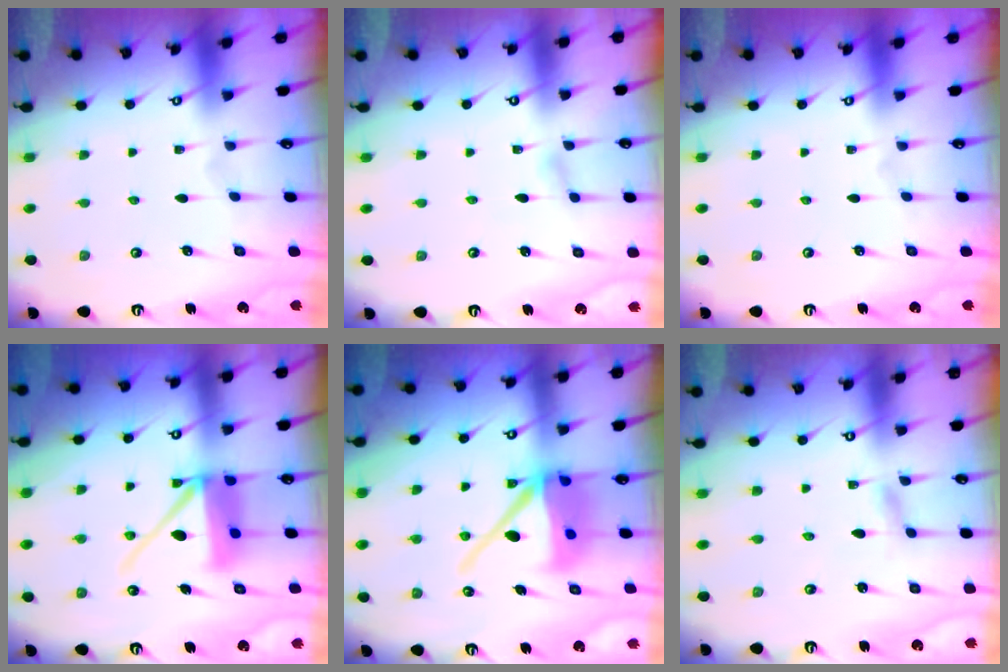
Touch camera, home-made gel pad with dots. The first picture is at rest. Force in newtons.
{"total": 4.4, "press": 4.4, "slide": 0.5}
{"total": 0.0}
{"total": 12.4, "press": 12.3, "slide": 1.8}
{"total": 13.9, "press": 13.7, "slide": 1.9}
{"total": 1.6, "press": 1.6, "slide": 0.2}